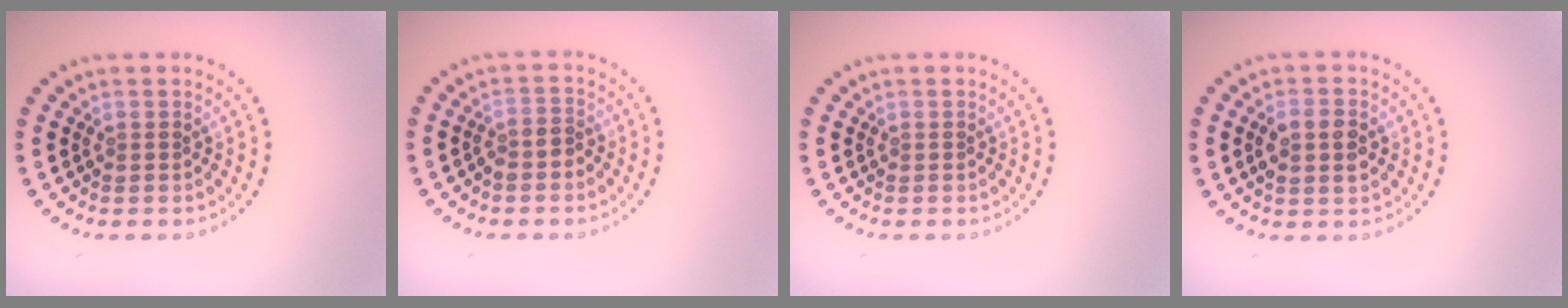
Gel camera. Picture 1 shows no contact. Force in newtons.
{"total": 1.4, "press": 1.1, "slide": 0.8}
{"total": 0.0}
{"total": 2.6, "press": 2.6, "slide": 0.3}